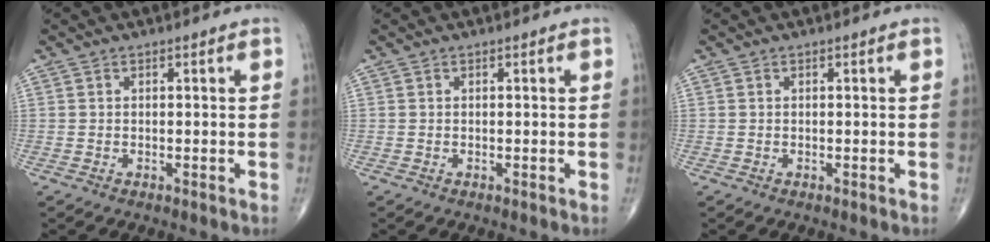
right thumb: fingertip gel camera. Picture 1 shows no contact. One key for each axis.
{"total": 0.0}
{"total": 0.0}